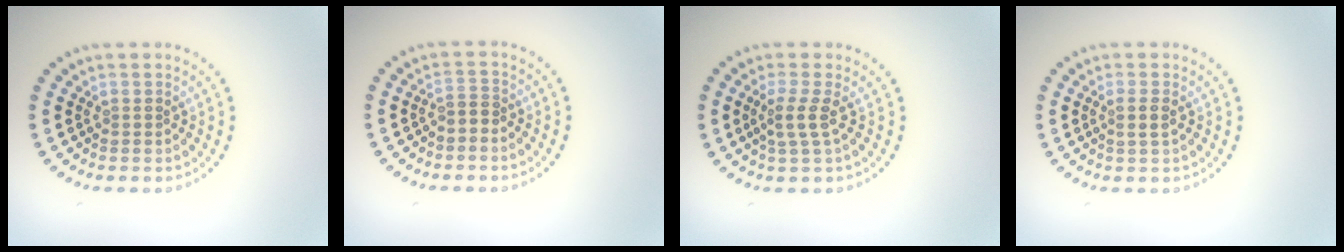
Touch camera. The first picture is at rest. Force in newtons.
{"total": 1.0, "press": 0.8, "slide": 0.7}
{"total": 2.2, "press": 1.7, "slide": 1.4}
{"total": 1.3, "press": 1.1, "slide": 0.7}